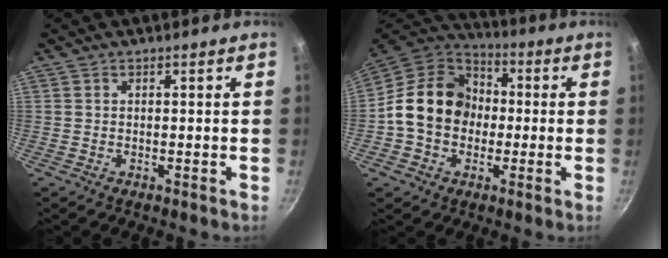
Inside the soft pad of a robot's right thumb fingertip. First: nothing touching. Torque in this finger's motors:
{"motor_torque": [1.57, 2.59, 0.90, -0.73, 0.14]}